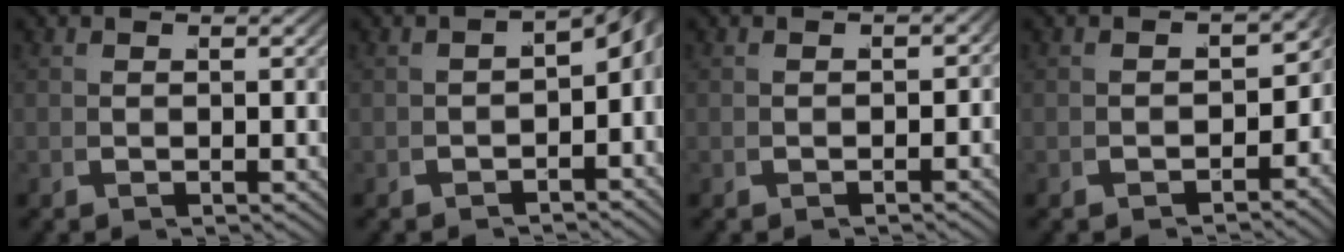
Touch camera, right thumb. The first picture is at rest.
{"total": 5.4, "force": [-1.5, 3.1, 4.2], "torque": [-0.040, -0.009, -0.020]}
{"total": 1.3, "force": [-1.1, 0.7, 0.3], "torque": [0.009, -0.006, -0.018]}
{"total": 4.3, "force": [-1.3, 3.2, 2.7], "torque": [-0.018, -0.020, -0.016]}